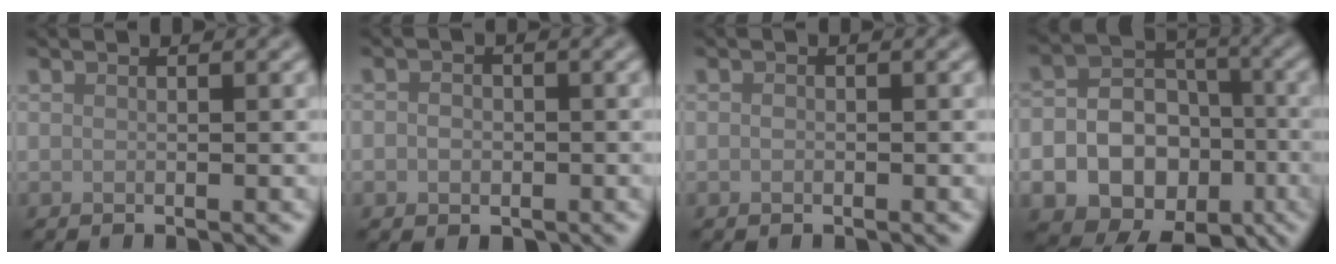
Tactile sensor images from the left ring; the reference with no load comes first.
{"total": 2.2, "force": [-0.2, 1.9, 1.0], "torque": [0.003, 0.002, -0.014]}
{"total": 0.6, "force": [-0.1, 0.5, 0.3], "torque": [-0.004, -0.003, -0.004]}
{"total": 18.9, "force": [-7.1, 16.1, 6.9], "torque": [-0.148, -0.047, -0.111]}